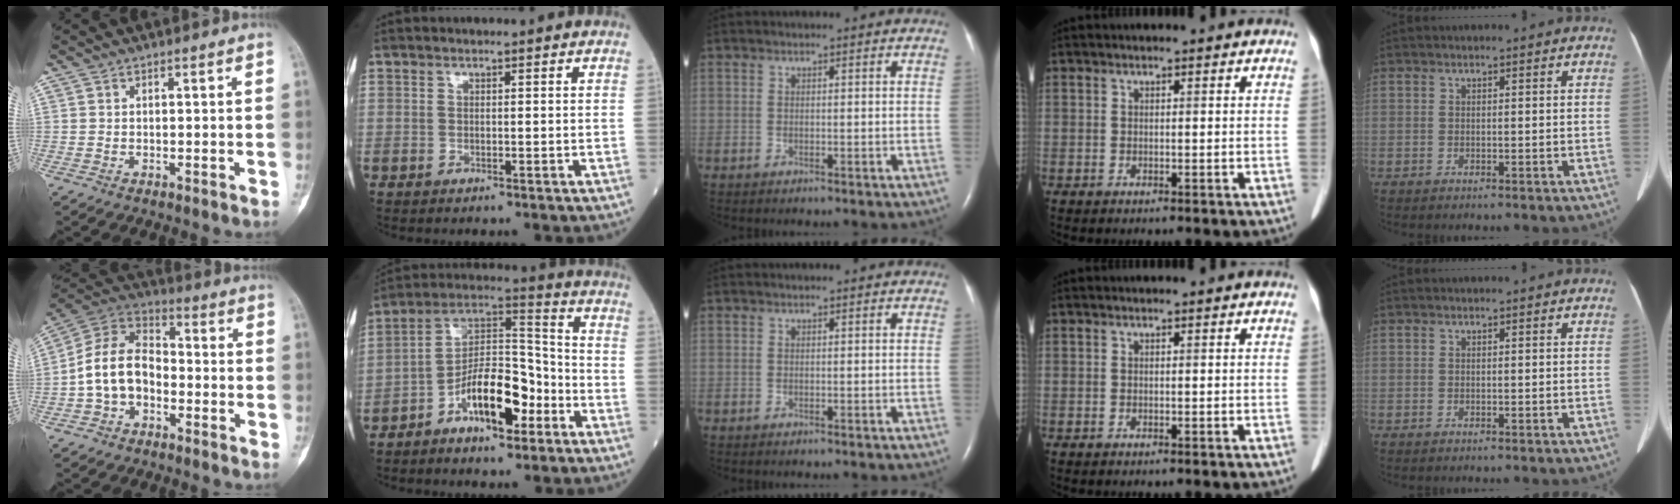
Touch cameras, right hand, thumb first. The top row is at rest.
{"thumb": {"total": 12.2, "force": [-2.8, 8.5, 8.2], "torque": [-0.141, 0.045, -0.065]}, "index": {"total": 11.8, "force": [-5.7, 4.5, 9.3], "torque": [-0.169, 0.027, -0.095]}}